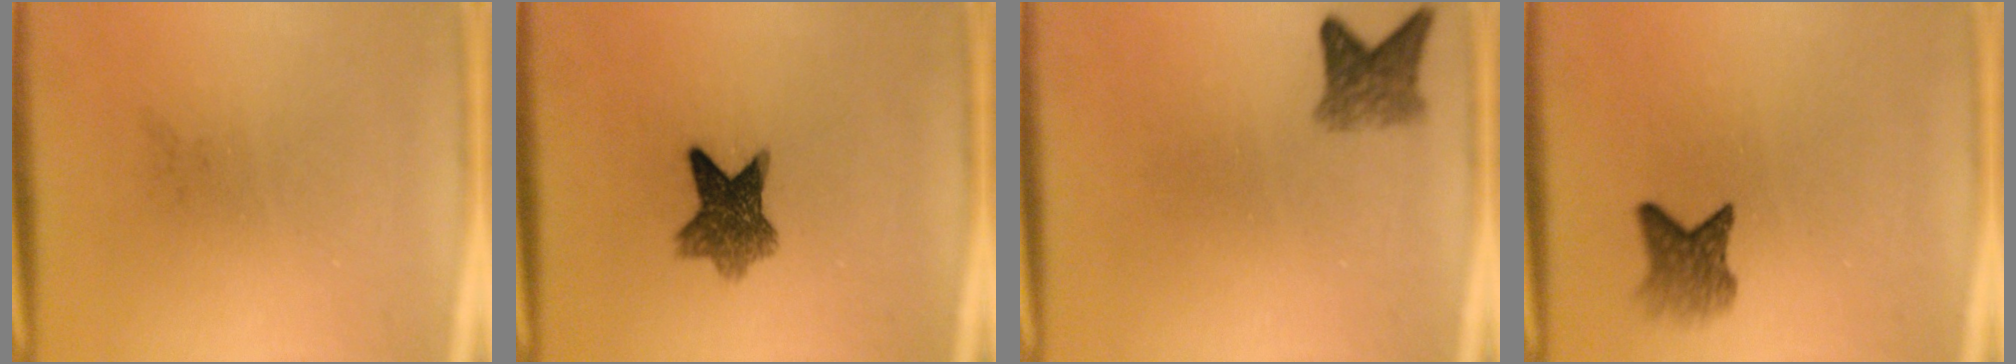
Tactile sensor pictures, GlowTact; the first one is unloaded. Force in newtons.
{"total": 6.8}
{"total": 3.3}
{"total": 3.7}